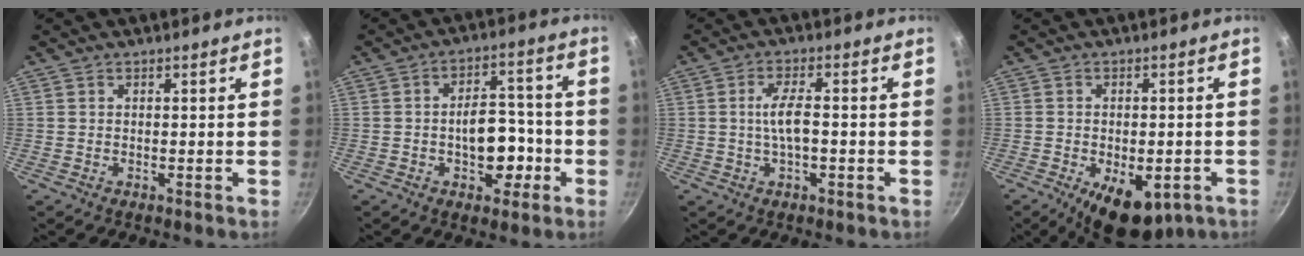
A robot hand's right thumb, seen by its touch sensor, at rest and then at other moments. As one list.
[{"total": 10.3, "force": [-2.8, 6.4, 7.5], "torque": [-0.064, 0.032, -0.040]}, {"total": 5.2, "force": [-0.6, 1.8, 4.9], "torque": [-0.091, 0.012, -0.016]}, {"total": 11.0, "force": [-4.7, 5.7, 8.2], "torque": [-0.089, 0.009, -0.054]}]